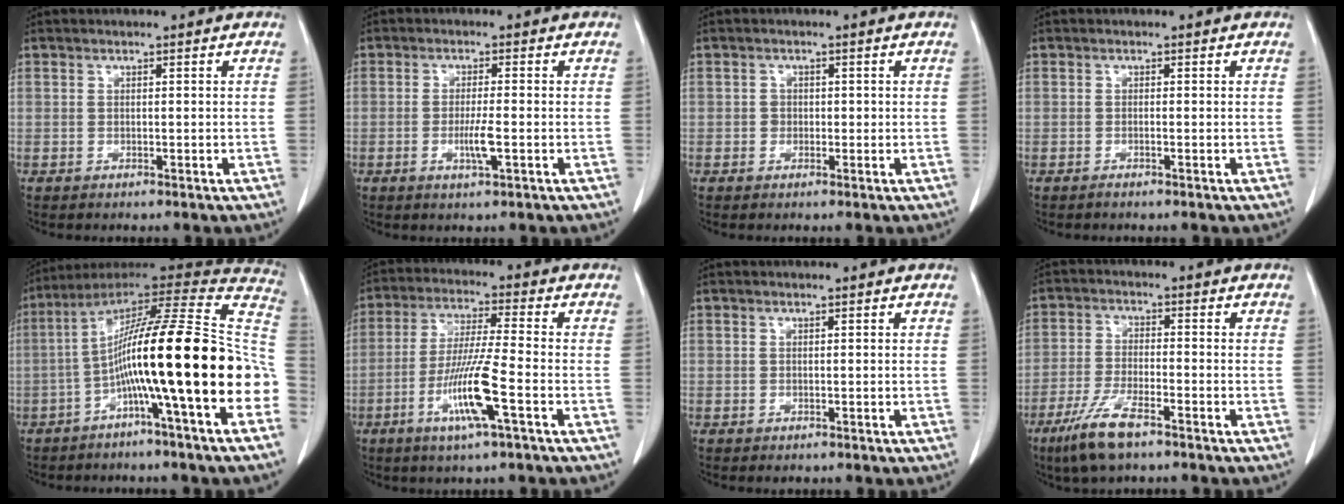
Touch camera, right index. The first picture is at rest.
{"total": 3.5, "force": [-1.1, 0.1, 3.4], "torque": [-0.066, -0.006, -0.019]}
{"total": 1.2, "force": [-0.2, 1.2, 0.3], "torque": [0.001, 0.006, -0.004]}
{"total": 0.7, "force": [-0.5, -0.2, 0.4], "torque": [-0.007, 0.001, -0.011]}
{"total": 26.2, "force": [-5.5, 0.3, 25.6], "torque": [-0.348, 0.020, -0.104]}
{"total": 10.4, "force": [-4.1, -0.3, 9.6], "torque": [-0.190, -0.014, -0.079]}
{"total": 0.5, "force": [-0.2, 0.5, 0.1], "torque": [0.000, 0.004, -0.002]}
{"total": 7.9, "force": [-5.3, 1.5, 5.7], "torque": [-0.123, -0.015, -0.097]}